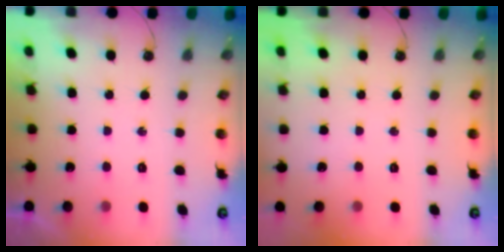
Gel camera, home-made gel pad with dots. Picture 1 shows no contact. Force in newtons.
{"total": 0.0}